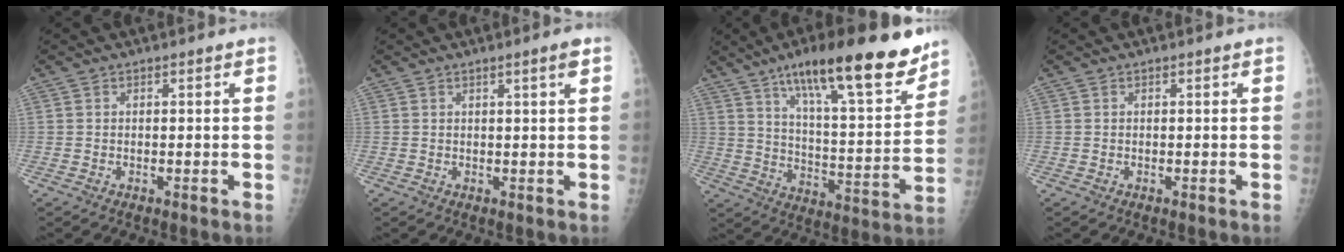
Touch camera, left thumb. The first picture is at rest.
{"total": 2.1, "force": [1.1, -0.2, 1.8], "torque": [-0.029, -0.005, 0.017]}
{"total": 21.2, "force": [13.9, 4.7, 15.2], "torque": [-0.203, -0.062, 0.216]}
{"total": 0.0}